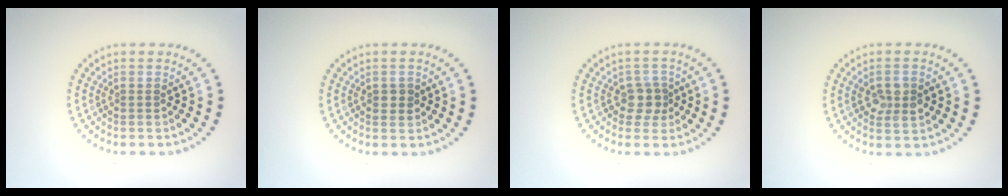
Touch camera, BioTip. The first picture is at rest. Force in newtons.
{"total": 1.4, "press": 1.4, "slide": 0.0}
{"total": 2.1, "press": 1.8, "slide": 1.1}
{"total": 2.6, "press": 2.6, "slide": 0.0}